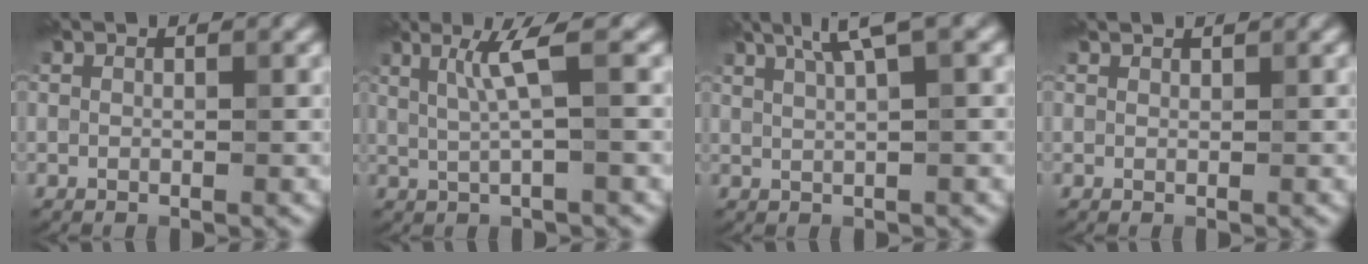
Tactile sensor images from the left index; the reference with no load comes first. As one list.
[{"total": 1.9, "force": [-0.1, -1.0, 1.7], "torque": [-0.064, -0.006, 0.033]}, {"total": 2.6, "force": [1.6, -0.5, 2.0], "torque": [-0.052, 0.006, 0.057]}, {"total": 1.1, "force": [0.7, -0.5, -0.7], "torque": [0.008, 0.003, 0.020]}]